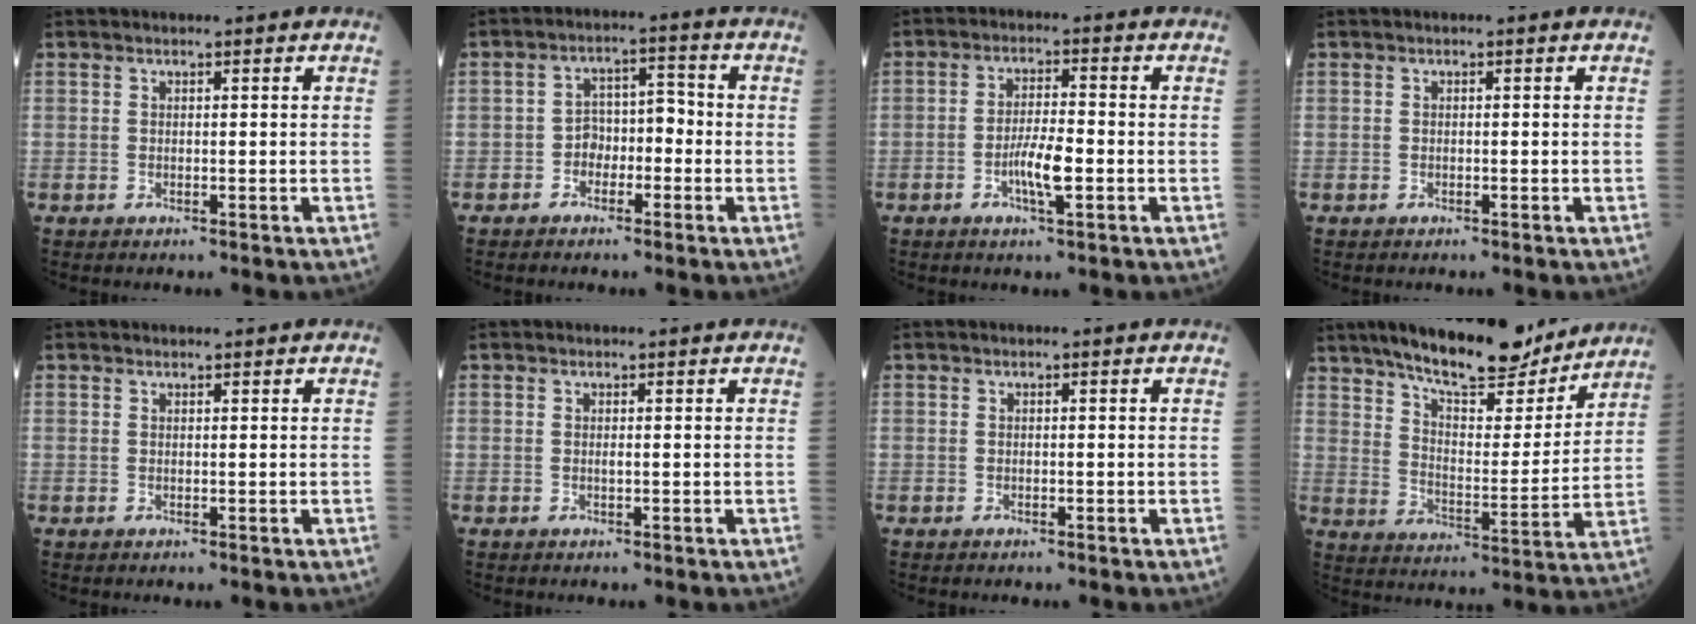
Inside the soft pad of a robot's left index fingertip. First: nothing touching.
{"total": 4.4, "force": [-1.9, 2.7, 2.9], "torque": [-0.042, 0.019, -0.040]}
{"total": 4.9, "force": [-1.9, 0.7, 4.5], "torque": [-0.086, -0.005, -0.036]}
{"total": 0.0}
{"total": 0.6, "force": [0.6, 0.1, 0.1], "torque": [-0.005, 0.004, 0.011]}
{"total": 0.0}
{"total": 0.0}
{"total": 16.9, "force": [14.3, 3.8, 8.1], "torque": [-0.127, -0.007, 0.222]}